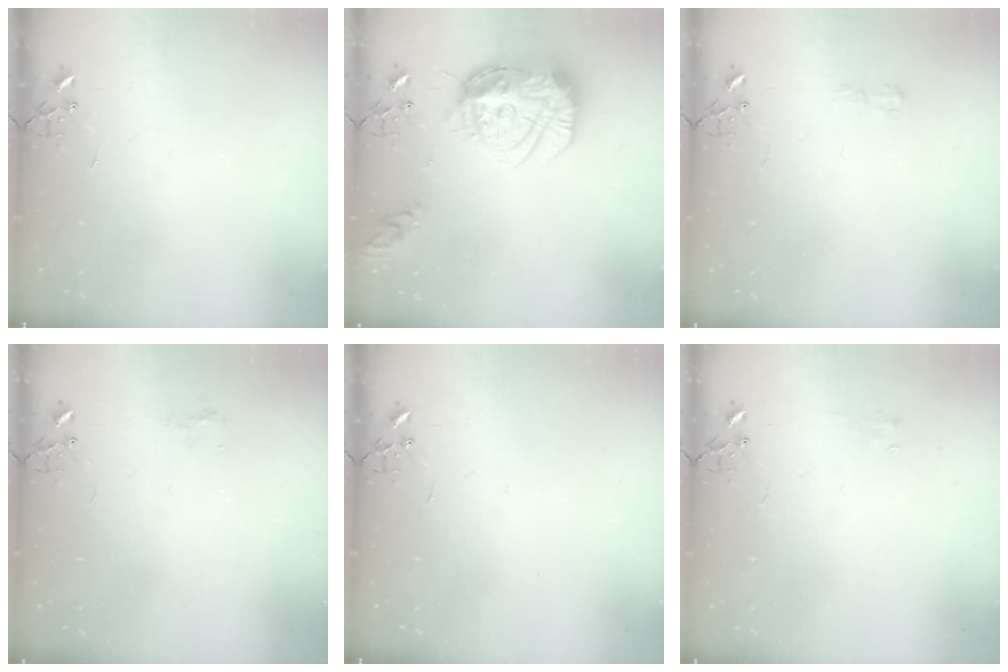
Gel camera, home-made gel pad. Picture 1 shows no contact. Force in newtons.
{"total": 19.4, "press": 19.3, "slide": 1.7}
{"total": 4.2, "press": 4.2, "slide": 0.5}
{"total": 6.0, "press": 6.0, "slide": 0.6}
{"total": 0.0}
{"total": 3.8, "press": 3.8, "slide": 0.5}